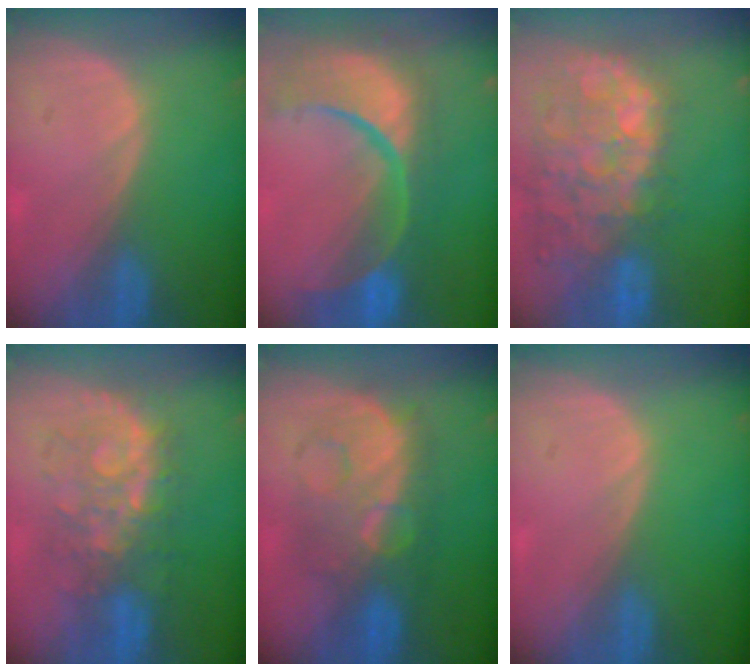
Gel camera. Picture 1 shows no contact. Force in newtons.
{"total": 14.0, "press": 11.1, "slide": 8.4}
{"total": 14.4, "press": 11.7, "slide": 8.4}
{"total": 8.3, "press": 8.3, "slide": 0.9}
{"total": 8.8, "press": 8.8, "slide": 0.4}
{"total": 0.0}